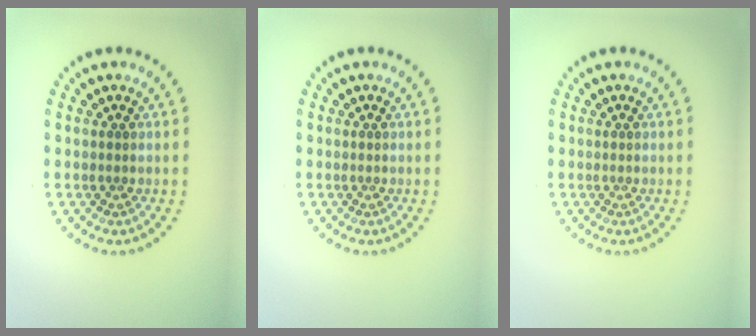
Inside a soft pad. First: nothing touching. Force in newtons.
{"total": 0.0}
{"total": 0.0}